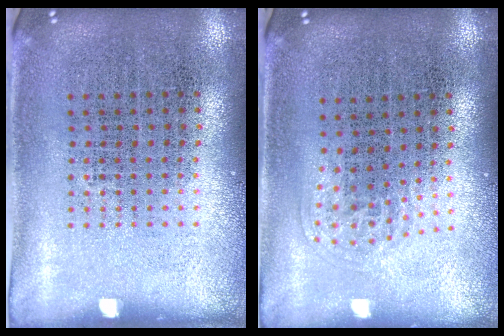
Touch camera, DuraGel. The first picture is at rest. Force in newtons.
{"total": 1.0, "press": 0.7, "slide": 0.7}